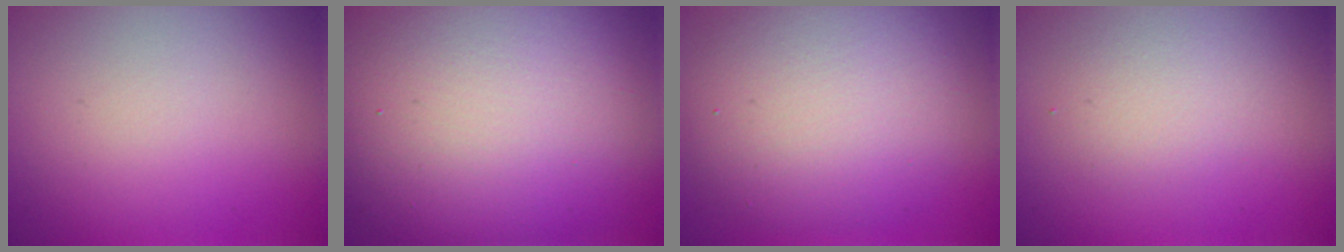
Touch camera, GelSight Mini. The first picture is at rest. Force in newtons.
{"total": 15.3, "press": 15.3, "slide": 0.8}
{"total": 8.0, "press": 8.0, "slide": 0.5}
{"total": 1.9, "press": 1.9, "slide": 0.2}